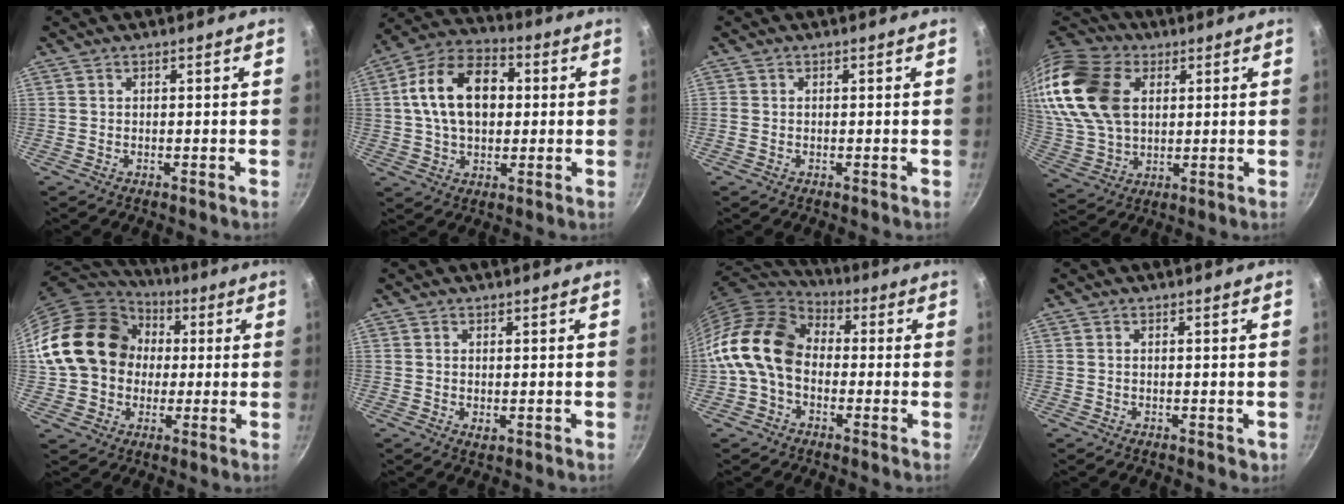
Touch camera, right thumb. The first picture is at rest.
{"total": 15.9, "force": [2.2, 10.6, 11.7], "torque": [-0.172, 0.023, 0.023]}
{"total": 0.5, "force": [-0.1, 0.4, 0.3], "torque": [-0.007, 0.003, -0.001]}
{"total": 22.7, "force": [6.4, 15.4, 15.5], "torque": [-0.316, 0.001, 0.123]}
{"total": 19.2, "force": [2.2, 16.0, 10.4], "torque": [-0.162, 0.040, 0.036]}
{"total": 1.6, "force": [0.1, 0.9, 1.3], "torque": [-0.021, -0.004, 0.002]}
{"total": 15.1, "force": [-1.1, 11.0, 10.3], "torque": [-0.168, 0.037, -0.043]}
{"total": 1.1, "force": [0.0, 0.6, 0.9], "torque": [-0.010, 0.001, 0.001]}